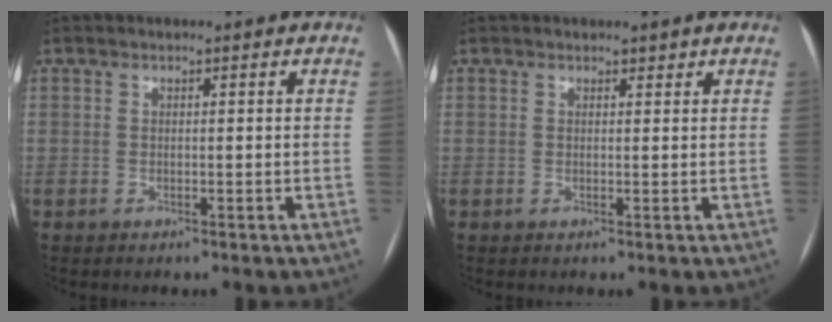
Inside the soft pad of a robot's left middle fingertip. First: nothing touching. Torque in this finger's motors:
{"motor_torque": [0.03, -0.03, -0.02, -0.01]}